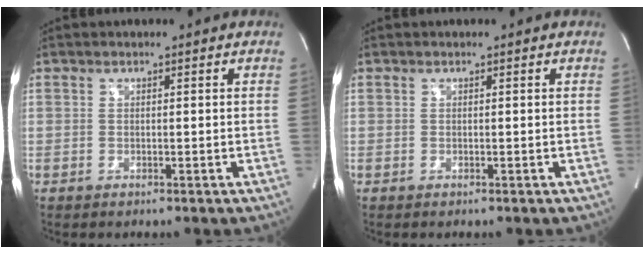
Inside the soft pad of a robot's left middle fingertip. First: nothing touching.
{"total": 0.0}